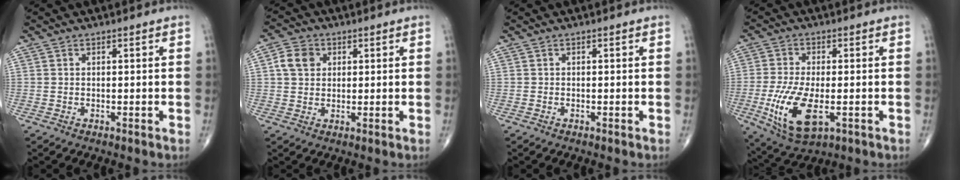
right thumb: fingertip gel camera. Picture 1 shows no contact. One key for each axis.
{"total": 5.2, "fx": 1.3, "fy": 4.2, "fz": 2.7, "tx": -0.039, "ty": 0.004, "tz": 0.020}
{"total": 0.0}
{"total": 12.1, "fx": -3.2, "fy": 5.4, "fz": 10.4, "tx": -0.211, "ty": -0.009, "tz": -0.049}